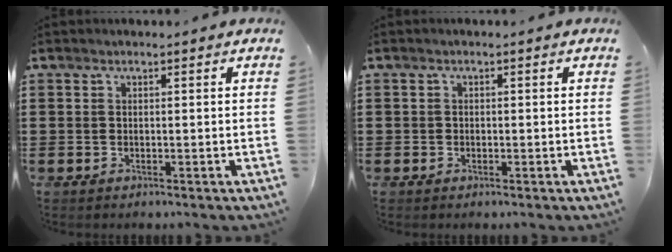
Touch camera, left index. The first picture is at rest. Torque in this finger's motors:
{"motor_torque": [-0.23, 0.55, -0.07, -0.01]}